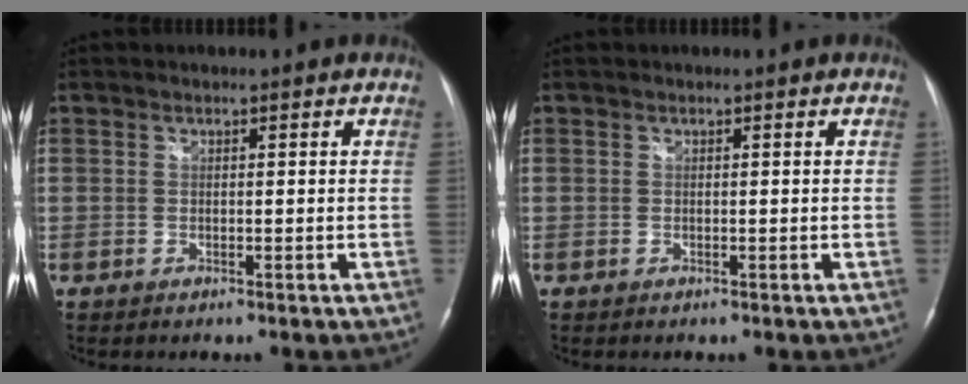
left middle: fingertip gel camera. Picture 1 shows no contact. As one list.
[{"total": 0.0}]